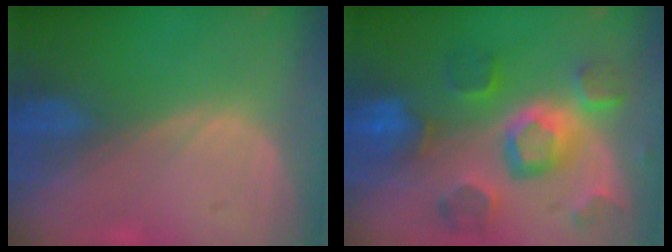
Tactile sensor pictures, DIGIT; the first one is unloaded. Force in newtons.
{"total": 11.3, "press": 10.0, "slide": 5.2}